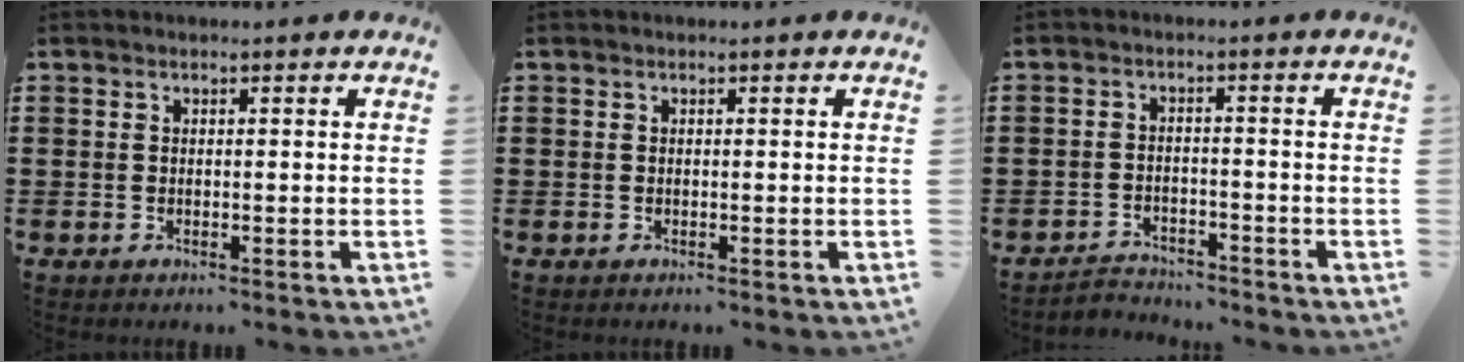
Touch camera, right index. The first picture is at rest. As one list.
[{"total": 0.0}, {"total": 2.8, "force": [-2.7, 0.7, -0.2], "torque": [-0.005, 0.002, -0.061]}]